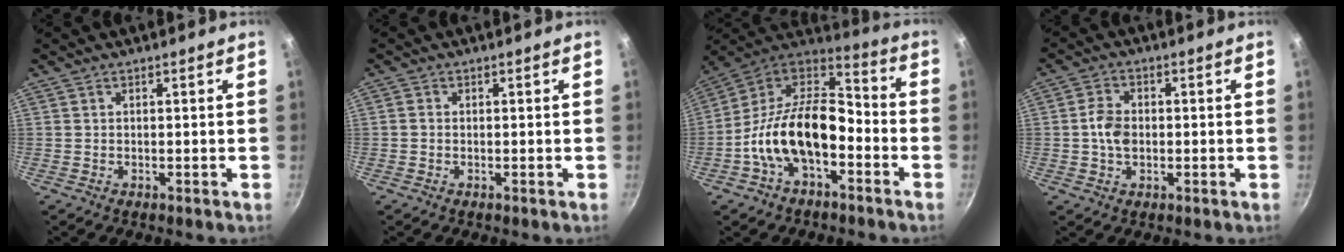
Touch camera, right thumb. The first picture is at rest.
{"total": 0.8, "force": [-0.3, 0.7, 0.3], "torque": [-0.005, 0.002, -0.007]}
{"total": 19.2, "force": [-5.6, 11.1, 14.6], "torque": [-0.243, 0.066, -0.117]}
{"total": 5.2, "force": [-0.3, 3.6, 3.6], "torque": [-0.064, 0.013, -0.012]}